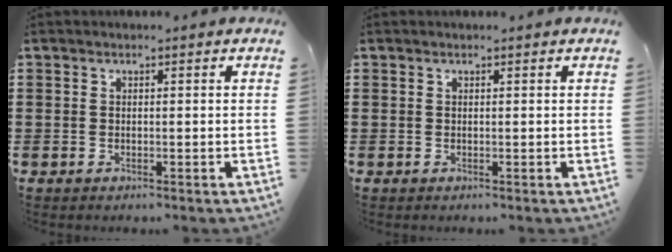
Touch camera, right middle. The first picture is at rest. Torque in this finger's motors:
{"motor_torque": [0.00, 0.00, 0.00, 0.00]}